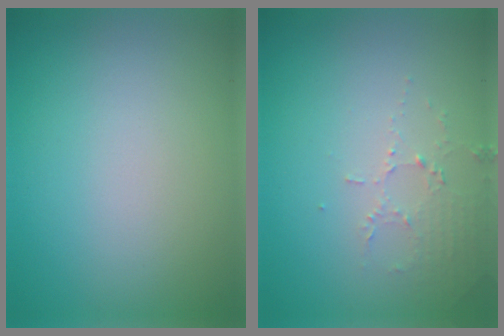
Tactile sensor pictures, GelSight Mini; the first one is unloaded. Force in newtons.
{"total": 1.9, "press": 1.8, "slide": 0.4}